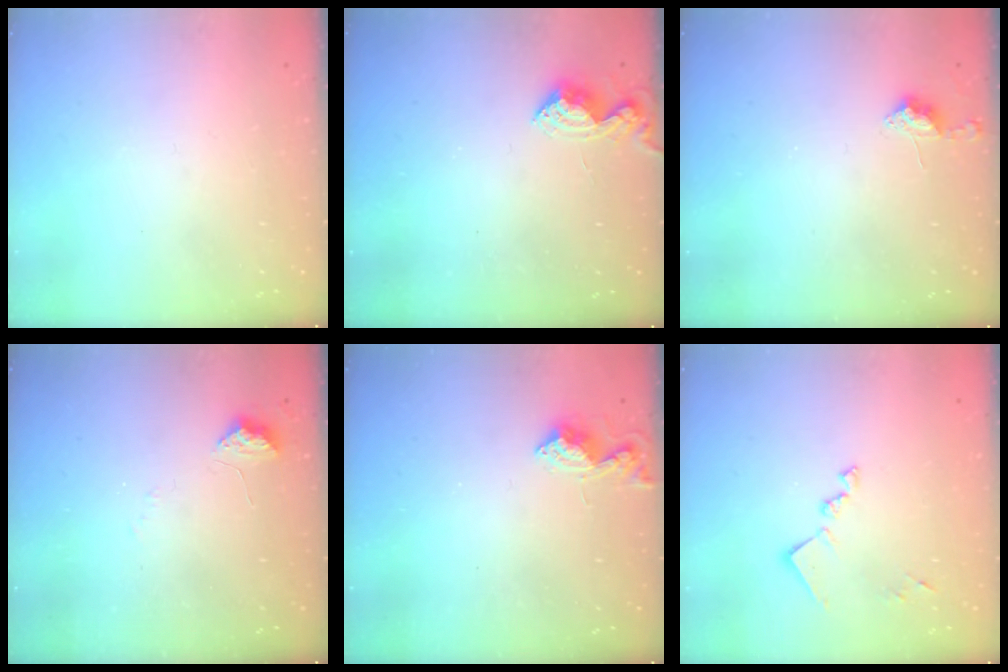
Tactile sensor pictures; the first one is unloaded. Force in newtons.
{"total": 8.1, "press": 8.1, "slide": 0.8}
{"total": 8.7, "press": 8.6, "slide": 0.7}
{"total": 9.6, "press": 9.6, "slide": 0.6}
{"total": 9.1, "press": 9.1, "slide": 0.4}
{"total": 11.0, "press": 11.0, "slide": 0.4}